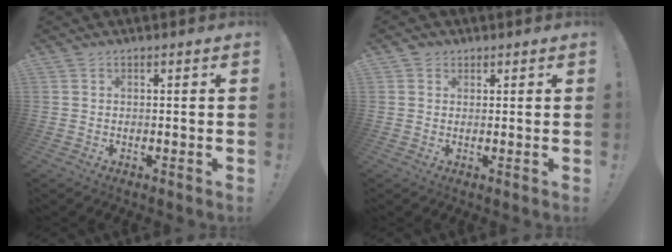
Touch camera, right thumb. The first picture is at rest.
{"total": 2.2, "force": [1.4, 1.6, 0.4], "torque": [-0.002, -0.004, 0.024]}